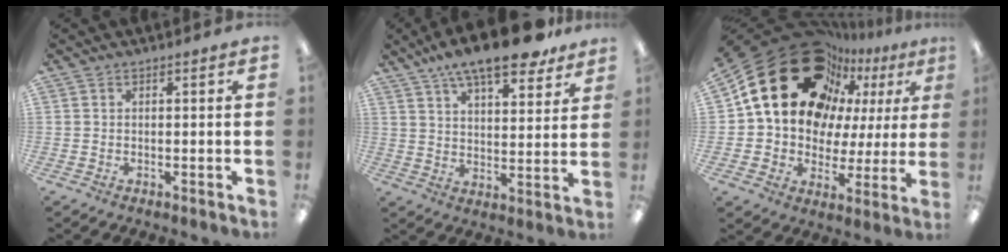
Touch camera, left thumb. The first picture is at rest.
{"total": 13.9, "force": [11.0, 3.7, 7.7], "torque": [-0.127, -0.058, 0.188]}
{"total": 25.2, "force": [13.7, 16.7, 13.1], "torque": [-0.216, -0.081, 0.261]}